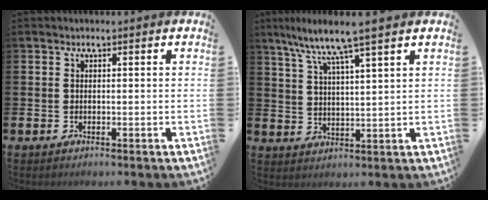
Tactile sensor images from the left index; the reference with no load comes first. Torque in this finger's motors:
{"motor_torque": [0.30, -0.51, 0.97, 0.21]}